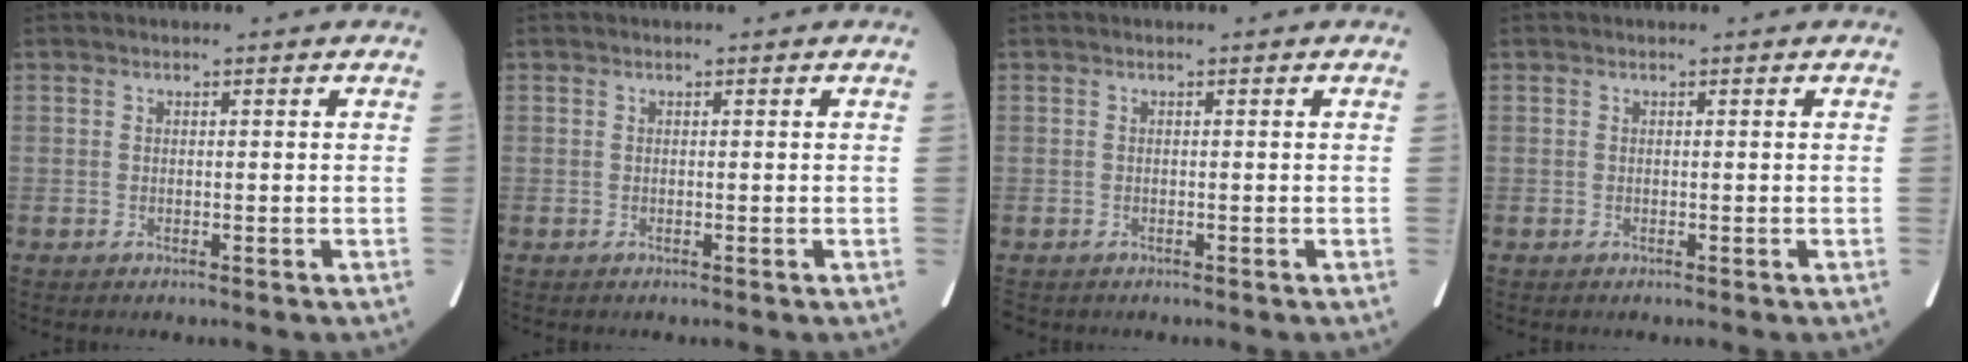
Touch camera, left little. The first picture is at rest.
{"total": 0.0}
{"total": 0.8, "force": [-0.6, 0.4, 0.2], "torque": [-0.009, 0.001, -0.008]}
{"total": 0.0}